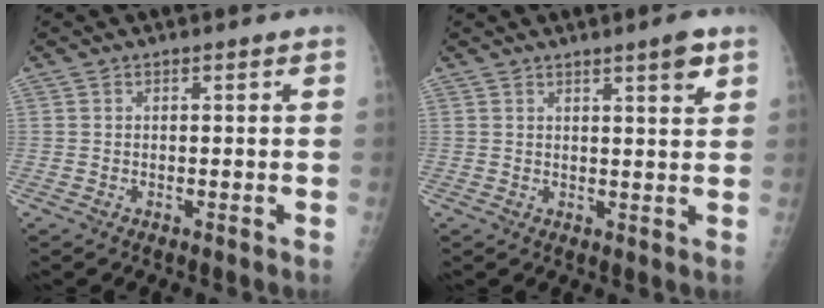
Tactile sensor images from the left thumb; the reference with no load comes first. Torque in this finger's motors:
{"motor_torque": [-0.15, 0.13, 0.07, -0.16, 0.04]}